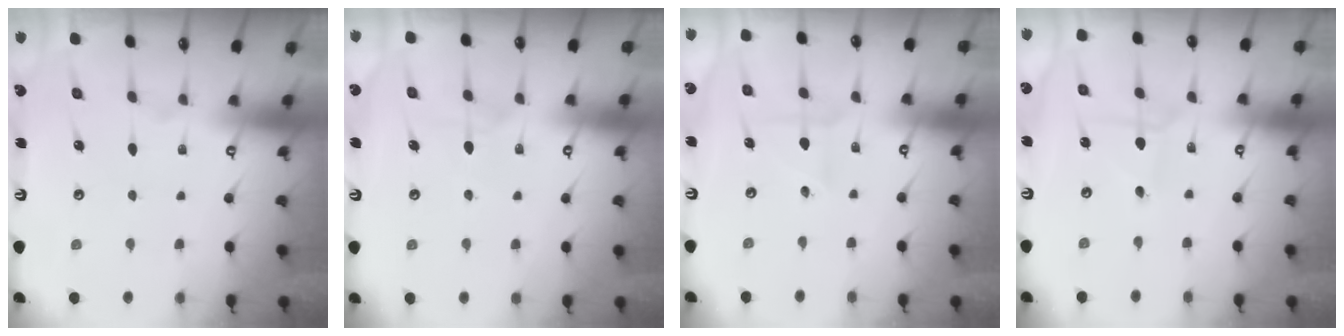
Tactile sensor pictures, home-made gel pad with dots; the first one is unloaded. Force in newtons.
{"total": 5.2, "press": 5.2, "slide": 0.5}
{"total": 3.0, "press": 2.9, "slide": 0.6}
{"total": 1.8, "press": 1.7, "slide": 0.2}